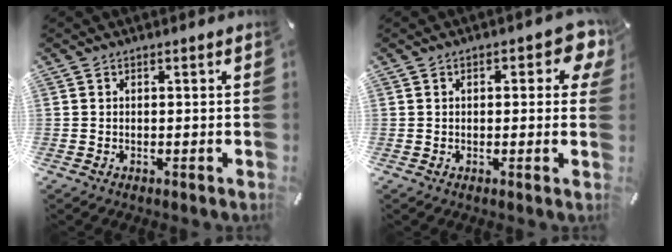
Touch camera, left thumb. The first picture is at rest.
{"total": 5.9, "force": [1.9, 2.8, 4.8], "torque": [-0.056, -0.003, 0.025]}